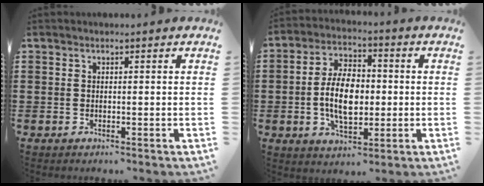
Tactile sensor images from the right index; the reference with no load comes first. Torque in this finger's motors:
{"motor_torque": [2.14, 0.00, 1.05, 0.21]}